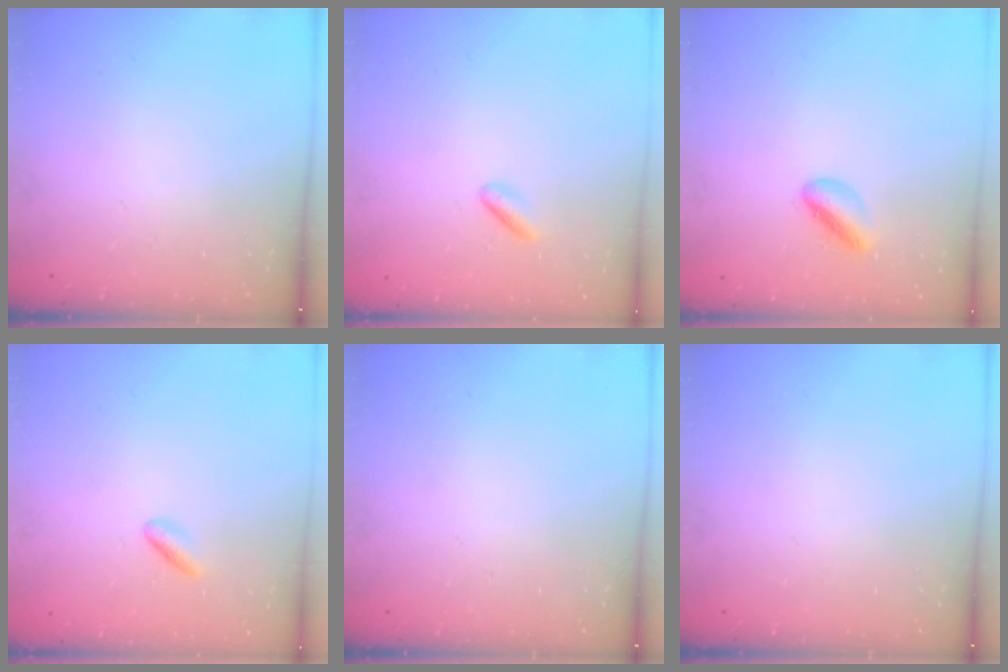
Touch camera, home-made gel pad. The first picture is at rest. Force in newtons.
{"total": 1.2, "press": 1.0, "slide": 0.6}
{"total": 5.5, "press": 5.4, "slide": 1.1}
{"total": 1.2, "press": 1.0, "slide": 0.6}
{"total": 0.0}
{"total": 0.0}